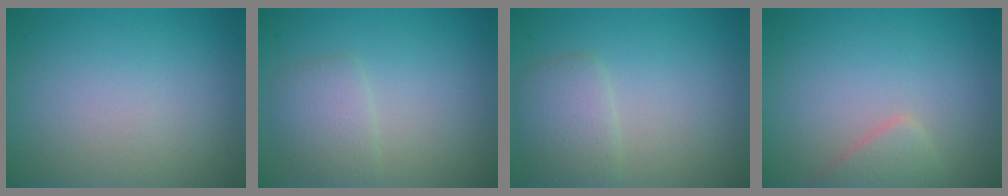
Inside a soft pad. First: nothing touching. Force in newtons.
{"total": 2.4, "press": 2.4, "slide": 0.0}
{"total": 2.7, "press": 2.7, "slide": 0.1}
{"total": 2.1, "press": 2.1, "slide": 0.2}